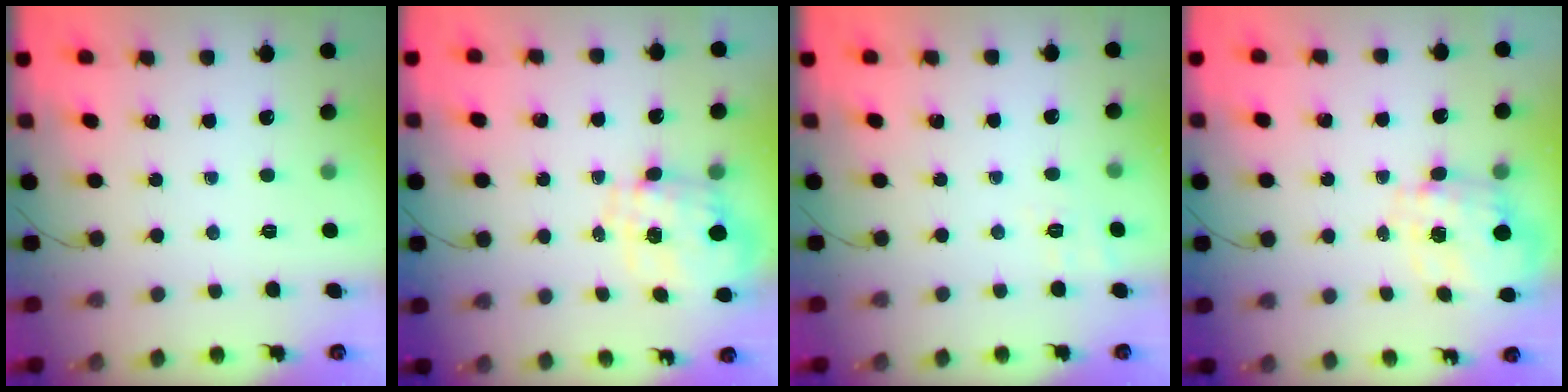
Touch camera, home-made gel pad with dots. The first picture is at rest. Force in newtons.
{"total": 1.5, "press": 1.5, "slide": 0.4}
{"total": 2.3, "press": 0.9, "slide": 2.1}
{"total": 3.0, "press": 2.7, "slide": 1.2}